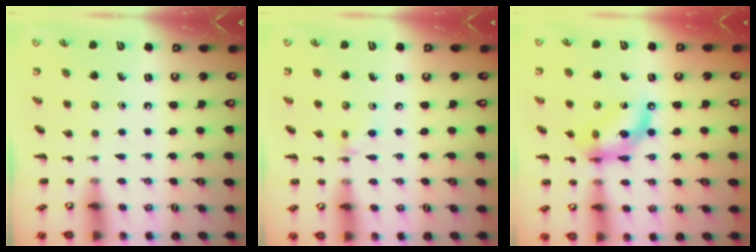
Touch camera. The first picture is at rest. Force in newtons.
{"total": 2.8, "press": 2.6, "slide": 1.0}
{"total": 12.9, "press": 12.5, "slide": 3.3}